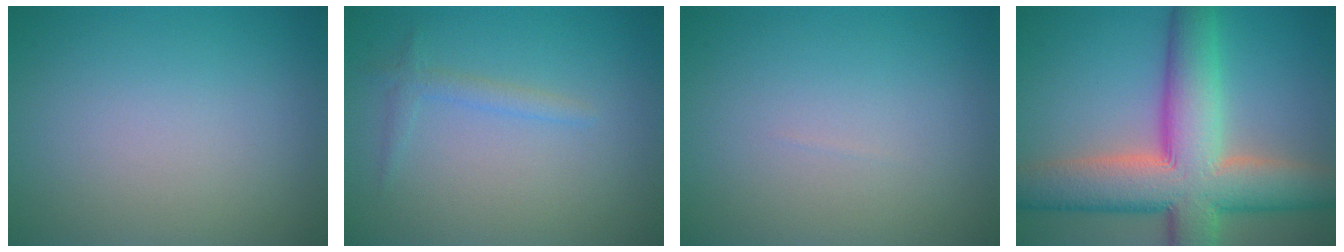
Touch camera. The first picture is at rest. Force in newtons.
{"total": 1.3, "press": 1.3, "slide": 0.1}
{"total": 0.0}
{"total": 11.8, "press": 11.8, "slide": 0.8}